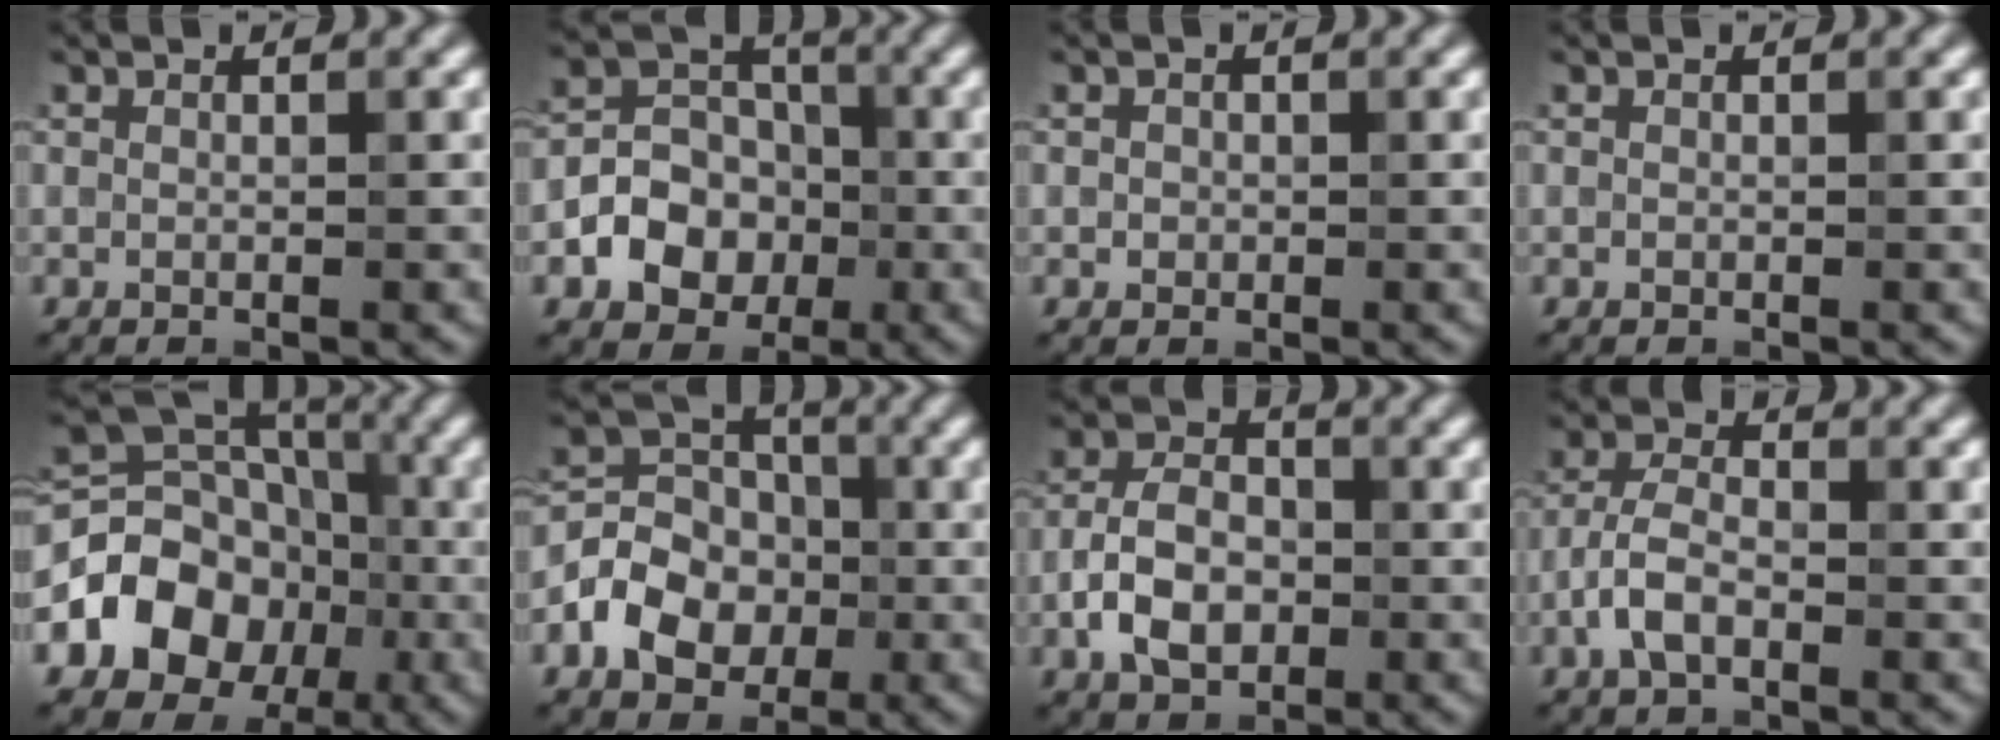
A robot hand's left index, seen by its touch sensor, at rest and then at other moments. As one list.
[{"total": 6.2, "force": [-2.0, 5.0, 3.1], "torque": [-0.032, -0.001, -0.047]}, {"total": 0.7, "force": [0.0, 0.7, 0.1], "torque": [0.002, -0.003, -0.002]}, {"total": 0.0}, {"total": 9.5, "force": [-2.6, 7.8, 4.7], "torque": [-0.069, 0.005, -0.068]}, {"total": 6.5, "force": [-2.0, 5.2, 3.5], "torque": [-0.057, 0.002, -0.049]}, {"total": 5.2, "force": [-1.5, 3.5, 3.5], "torque": [-0.063, 0.005, -0.035]}, {"total": 3.3, "force": [-1.4, 1.6, 2.4], "torque": [-0.048, 0.006, -0.039]}]